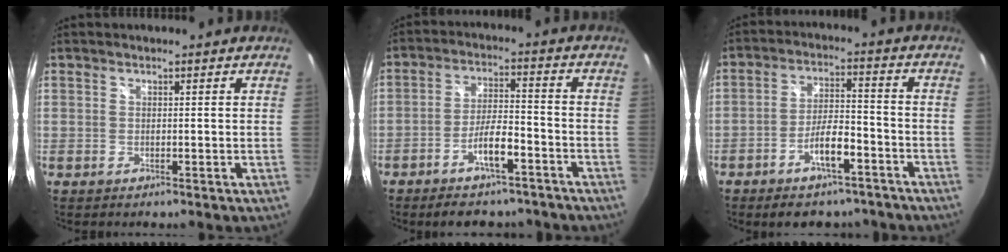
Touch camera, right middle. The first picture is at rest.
{"total": 10.3, "force": [-7.6, 3.4, 6.1], "torque": [-0.116, 0.011, -0.116]}
{"total": 10.4, "force": [-7.4, 4.1, 6.2], "torque": [-0.111, 0.020, -0.107]}